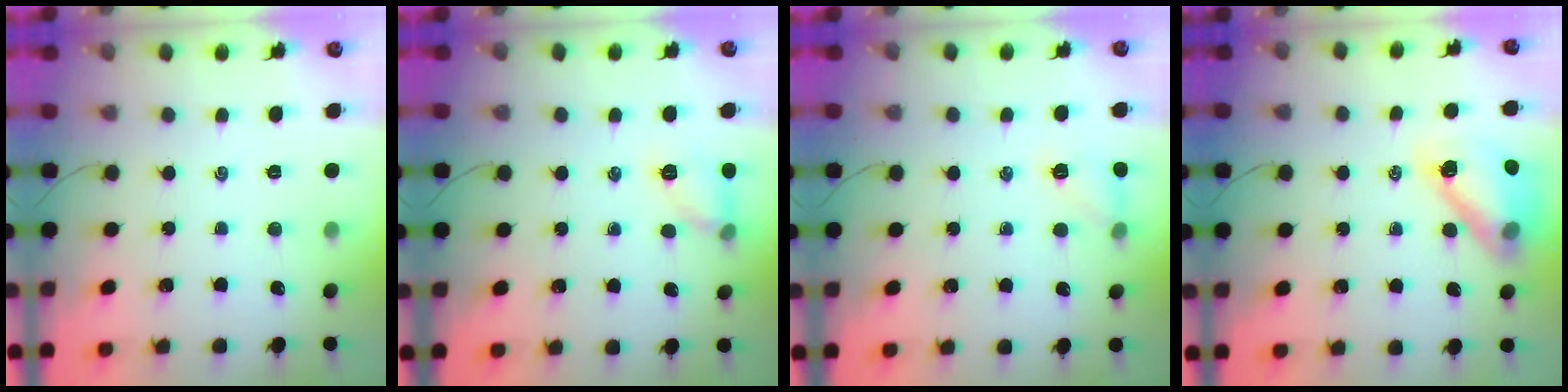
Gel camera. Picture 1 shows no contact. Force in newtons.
{"total": 8.3, "press": 8.3, "slide": 0.3}
{"total": 8.2, "press": 8.0, "slide": 1.7}
{"total": 14.1, "press": 13.6, "slide": 4.0}